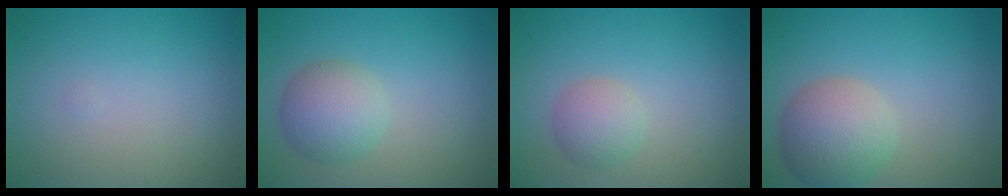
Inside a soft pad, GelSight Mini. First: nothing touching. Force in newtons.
{"total": 4.0, "press": 4.0, "slide": 0.2}
{"total": 2.4, "press": 2.4, "slide": 0.1}
{"total": 5.4, "press": 5.4, "slide": 0.3}